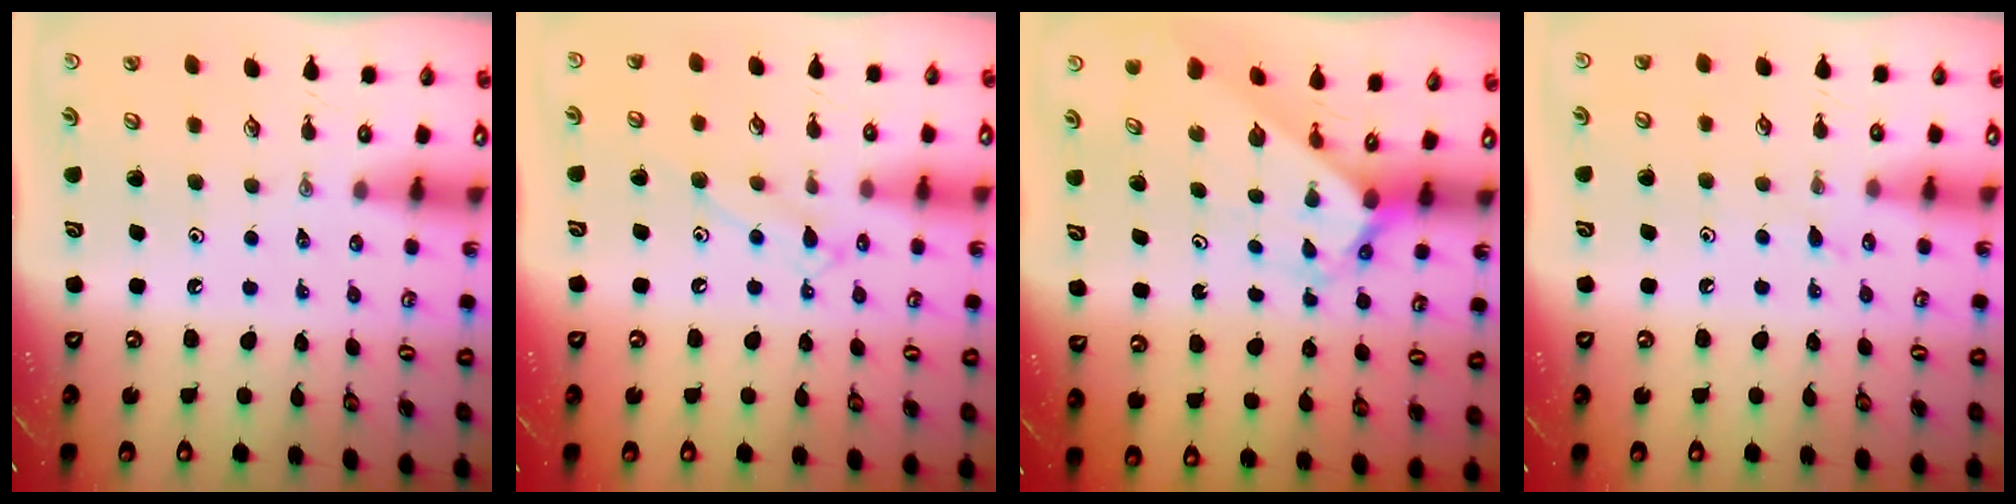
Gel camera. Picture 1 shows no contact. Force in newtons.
{"total": 9.1, "press": 9.0, "slide": 0.8}
{"total": 2.5, "press": 2.5, "slide": 0.2}
{"total": 5.3, "press": 5.3, "slide": 0.5}